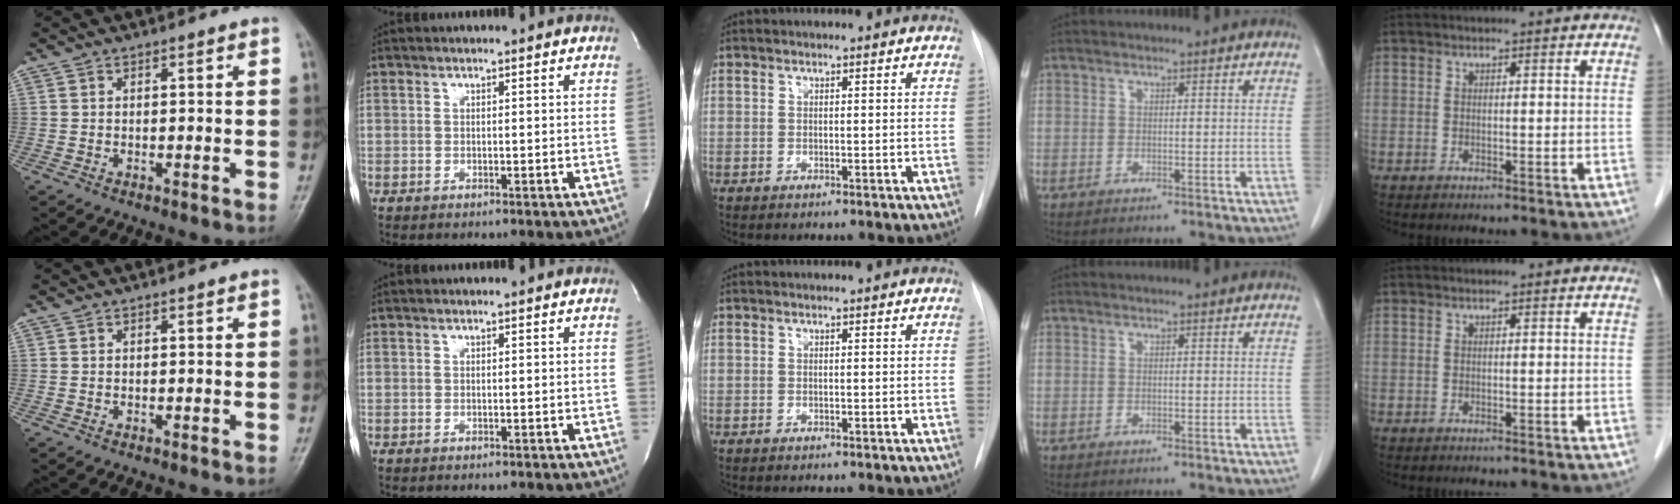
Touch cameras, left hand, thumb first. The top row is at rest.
{}